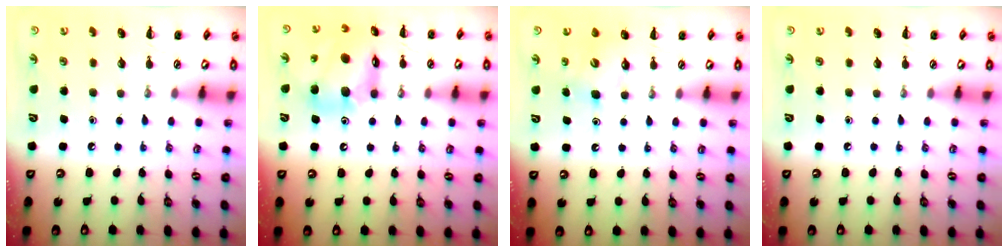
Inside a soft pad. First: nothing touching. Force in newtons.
{"total": 15.9, "press": 15.6, "slide": 3.1}
{"total": 4.4, "press": 4.2, "slide": 1.3}
{"total": 0.0}